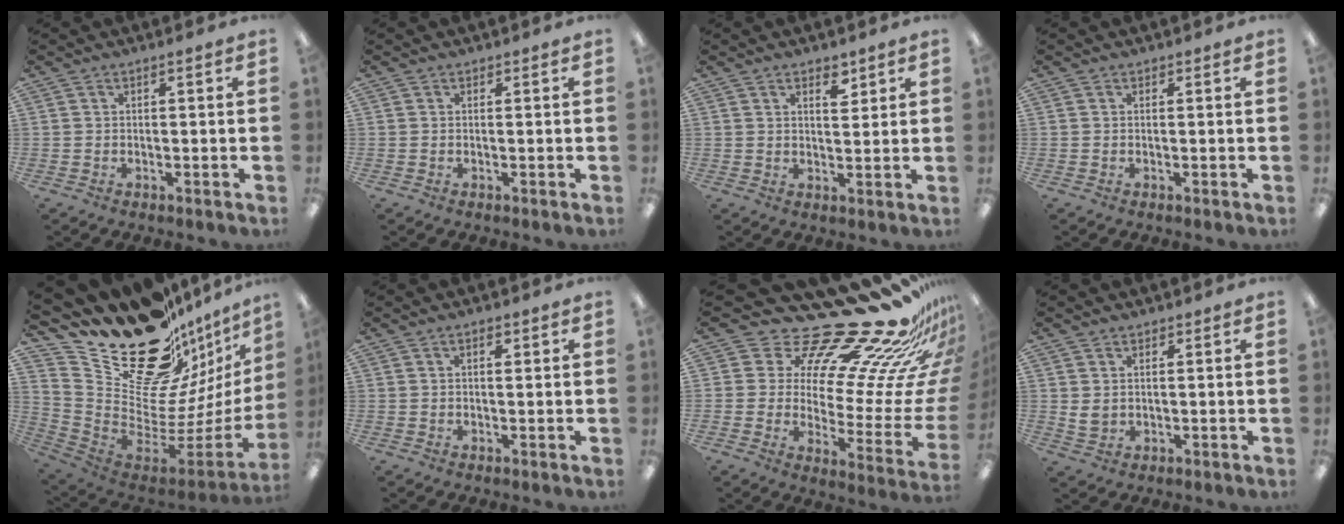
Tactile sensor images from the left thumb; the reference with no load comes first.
{"total": 0.0}
{"total": 4.1, "force": [2.9, 2.0, 2.1], "torque": [-0.016, -0.016, 0.047]}
{"total": 0.0}
{"total": 25.7, "force": [17.7, 13.9, 12.4], "torque": [-0.153, -0.151, 0.344]}
{"total": 1.6, "force": [0.8, 0.8, 1.1], "torque": [-0.015, 0.000, 0.012]}
{"total": 26.2, "force": [21.3, 8.1, 12.9], "torque": [-0.166, -0.193, 0.359]}
{"total": 3.0, "force": [1.4, 2.4, 1.1], "torque": [-0.015, -0.002, 0.025]}